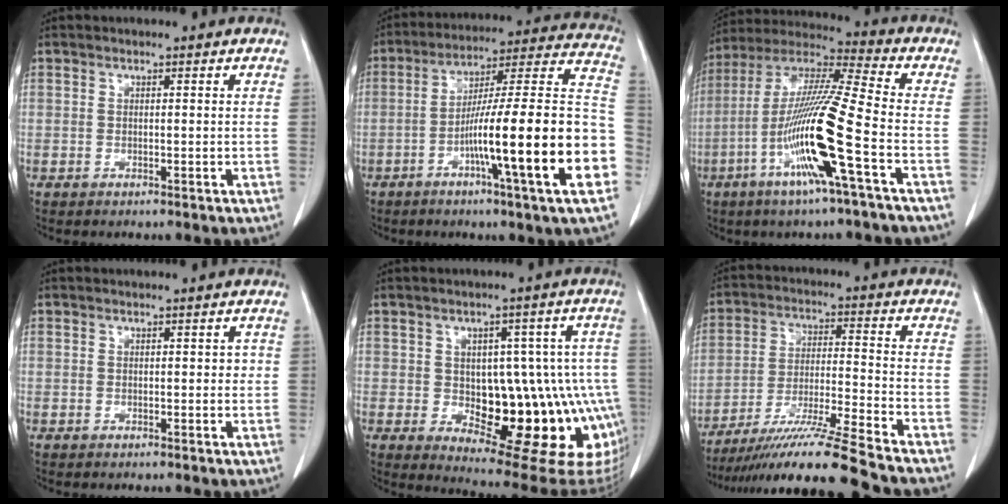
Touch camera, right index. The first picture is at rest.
{"total": 22.6, "force": [-6.8, 0.0, 21.5], "torque": [-0.264, 0.010, -0.109]}
{"total": 16.8, "force": [-5.7, -0.9, 15.7], "torque": [-0.313, -0.011, -0.117]}
{"total": 0.9, "force": [0.1, 0.7, 0.6], "torque": [-0.004, 0.009, 0.002]}
{"total": 19.6, "force": [-3.9, 8.3, 17.3], "torque": [-0.145, 0.029, -0.021]}
{"total": 16.0, "force": [-13.6, -2.3, 8.0], "torque": [-0.147, -0.026, -0.234]}